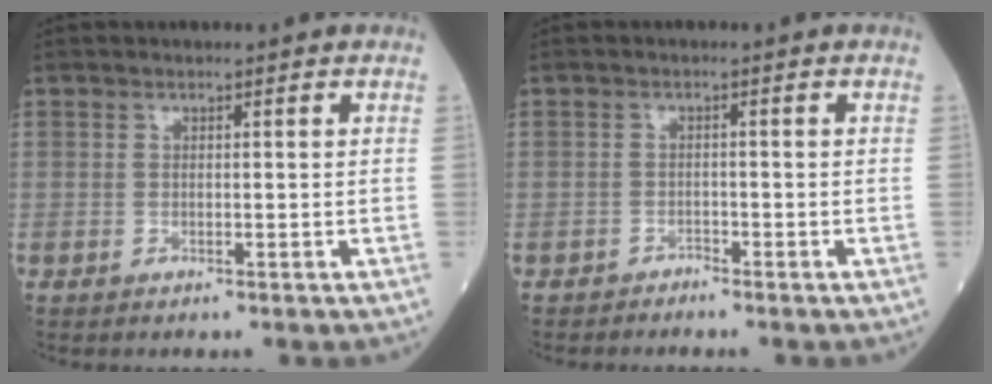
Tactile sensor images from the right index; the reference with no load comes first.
{"total": 1.1, "force": [-1.0, 0.1, -0.2], "torque": [0.007, -0.001, -0.022]}